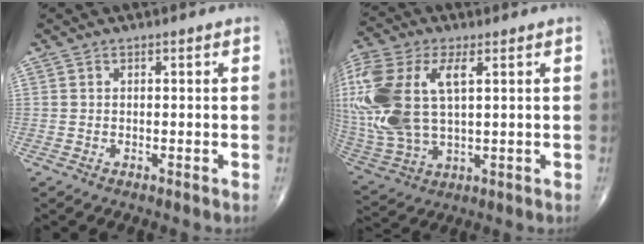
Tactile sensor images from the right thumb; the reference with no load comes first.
{"total": 21.4, "force": [4.6, 11.1, 17.7], "torque": [-0.433, 0.003, 0.090]}